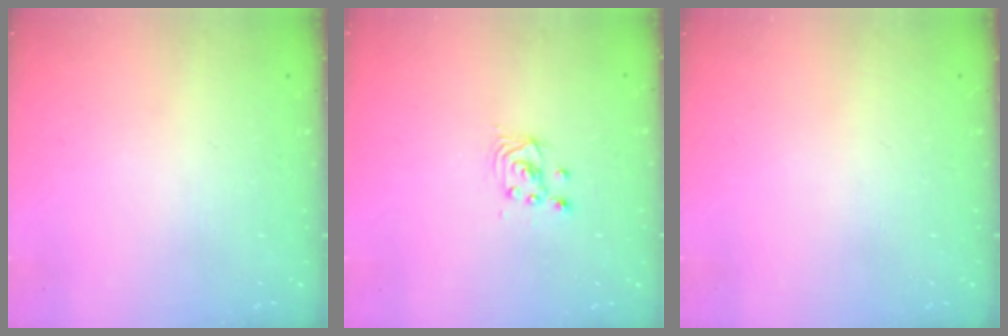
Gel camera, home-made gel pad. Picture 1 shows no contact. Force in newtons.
{"total": 2.5, "press": 2.5, "slide": 0.2}
{"total": 0.0}